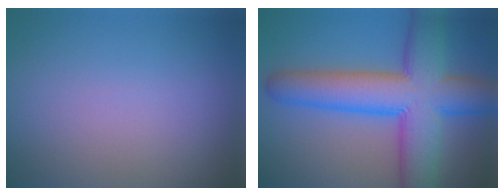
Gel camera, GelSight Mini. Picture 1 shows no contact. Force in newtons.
{"total": 11.3, "press": 11.3, "slide": 0.3}